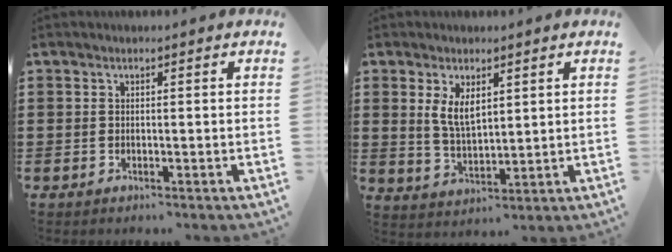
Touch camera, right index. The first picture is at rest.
{"total": 4.8, "force": [1.9, 2.3, 3.8], "torque": [-0.081, 0.004, 0.034]}